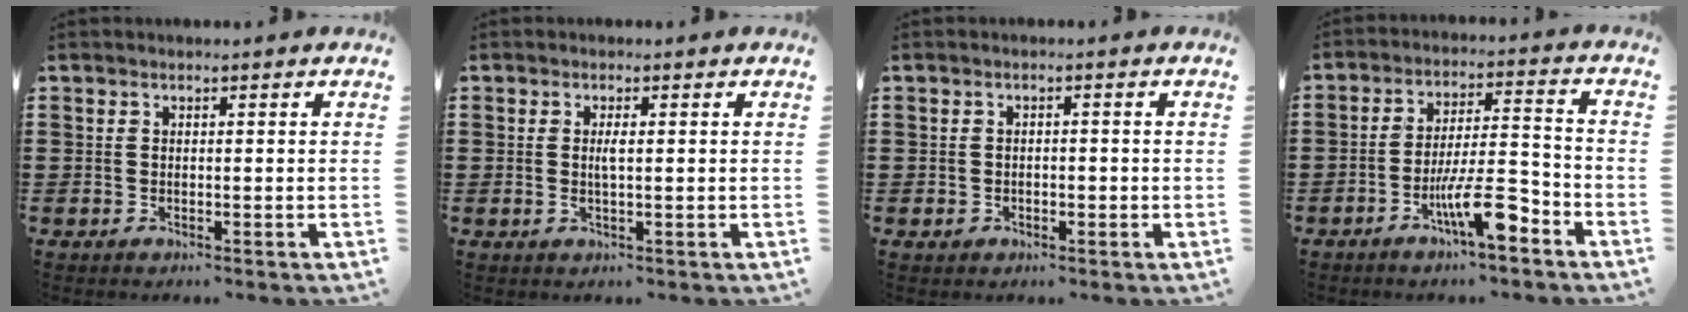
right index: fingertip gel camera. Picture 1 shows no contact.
{"total": 1.6, "force": [0.1, 0.1, 1.6], "torque": [-0.032, -0.003, 0.001]}
{"total": 1.2, "force": [-0.5, 1.0, 0.4], "torque": [-0.012, 0.003, -0.013]}
{"total": 10.6, "force": [-5.5, 2.4, 8.7], "torque": [-0.154, 0.010, -0.094]}